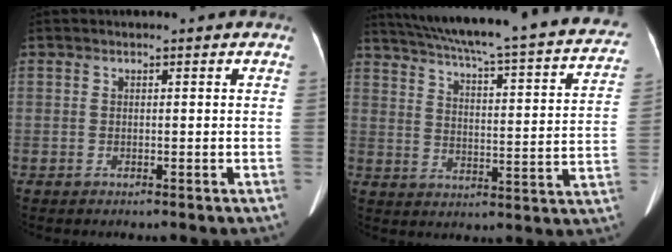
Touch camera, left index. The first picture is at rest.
{"total": 30.7, "force": [26.4, 3.6, 15.2], "torque": [-0.237, -0.044, 0.326]}